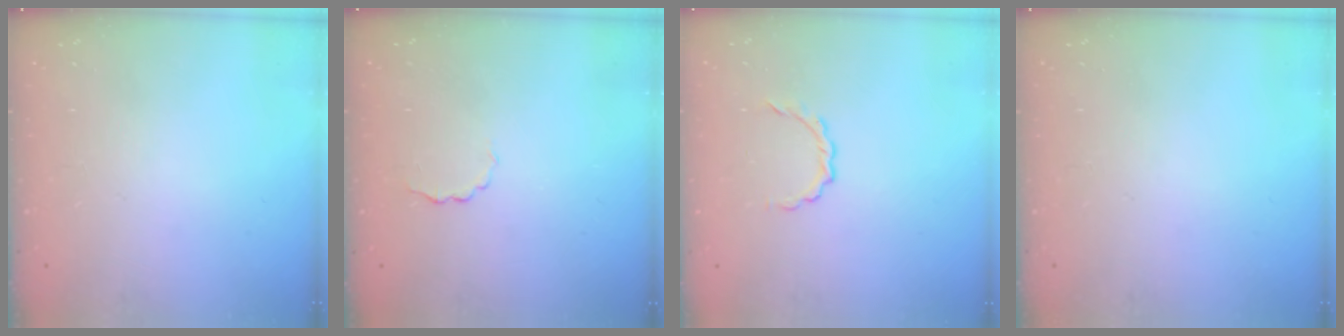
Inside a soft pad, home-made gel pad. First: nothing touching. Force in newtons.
{"total": 2.2, "press": 2.2, "slide": 0.6}
{"total": 3.0, "press": 2.8, "slide": 0.9}
{"total": 0.0}